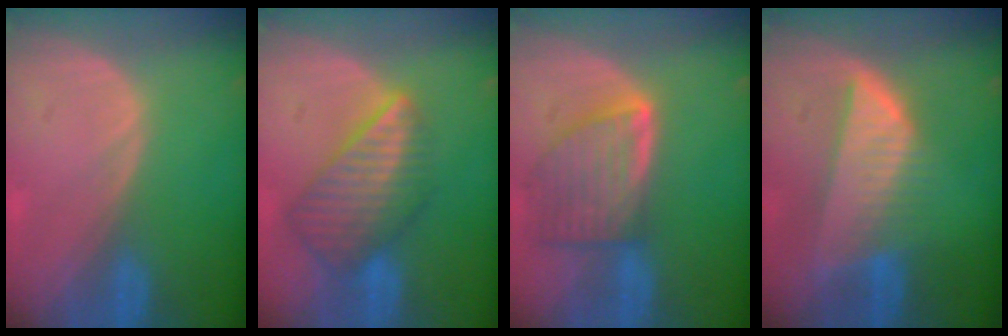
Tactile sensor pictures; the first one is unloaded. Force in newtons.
{"total": 8.7, "press": 7.6, "slide": 4.1}
{"total": 8.0, "press": 7.2, "slide": 3.5}
{"total": 8.3, "press": 7.3, "slide": 3.9}